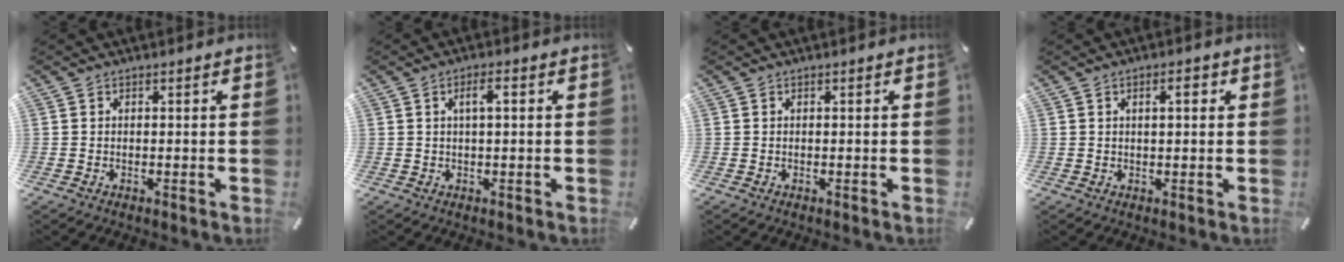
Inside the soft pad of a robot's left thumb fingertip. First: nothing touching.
{"total": 3.5, "force": [0.8, 0.8, 3.3], "torque": [-0.057, 0.002, 0.009]}
{"total": 0.0}
{"total": 3.2, "force": [1.1, 1.2, 2.8], "torque": [-0.042, 0.001, 0.012]}